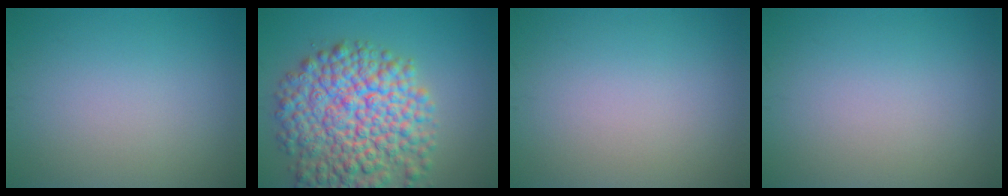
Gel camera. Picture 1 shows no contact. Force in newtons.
{"total": 11.2, "press": 11.2, "slide": 0.5}
{"total": 0.0}
{"total": 0.0}